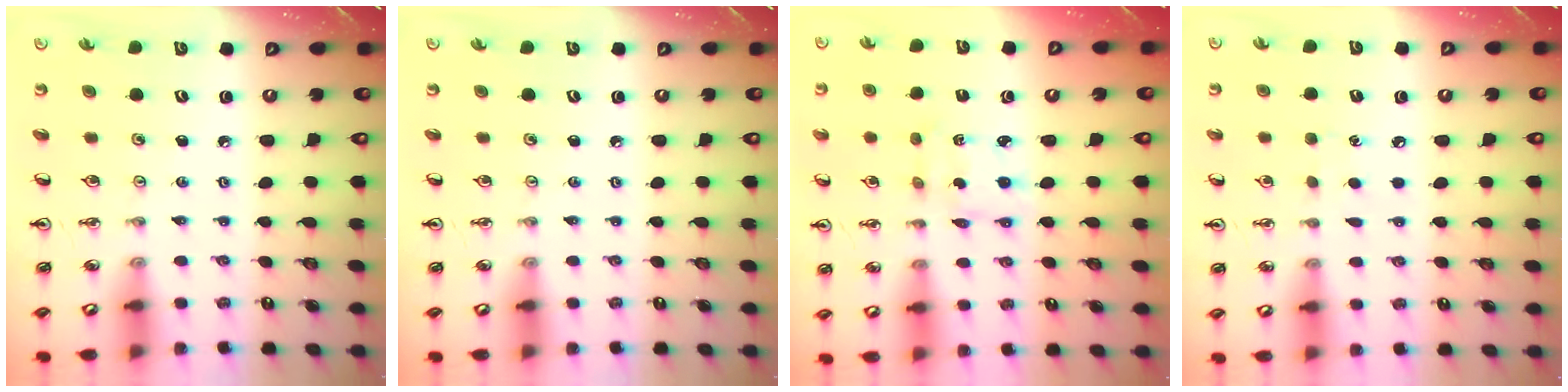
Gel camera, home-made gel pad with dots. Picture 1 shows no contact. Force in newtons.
{"total": 0.0}
{"total": 2.1, "press": 2.0, "slide": 0.8}
{"total": 5.8, "press": 5.8, "slide": 0.7}